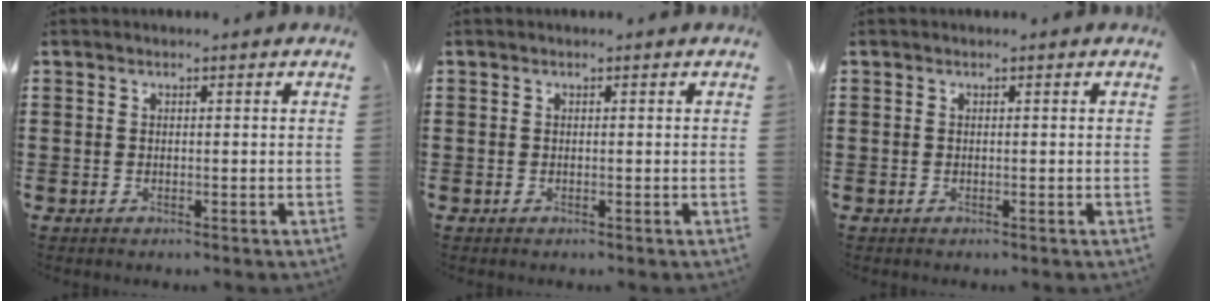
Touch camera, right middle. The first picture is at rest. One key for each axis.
{"total": 0.0}
{"total": 0.0}